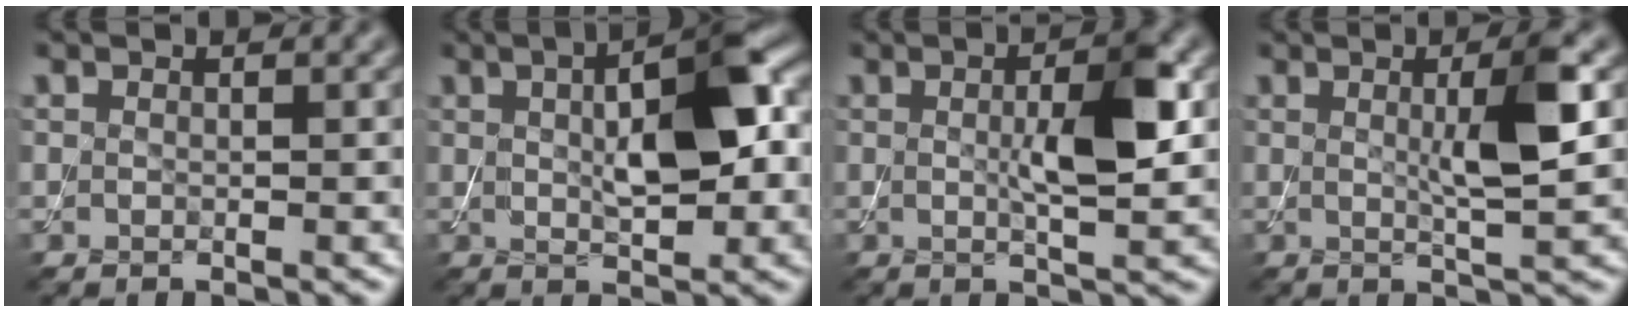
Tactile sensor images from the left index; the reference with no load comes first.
{"total": 7.8, "force": [1.3, 2.9, 7.2], "torque": [-0.116, 0.008, 0.020]}
{"total": 5.2, "force": [0.4, 1.1, 5.0], "torque": [-0.088, 0.004, 0.006]}
{"total": 4.8, "force": [0.7, 0.7, 4.7], "torque": [-0.080, -0.001, 0.011]}